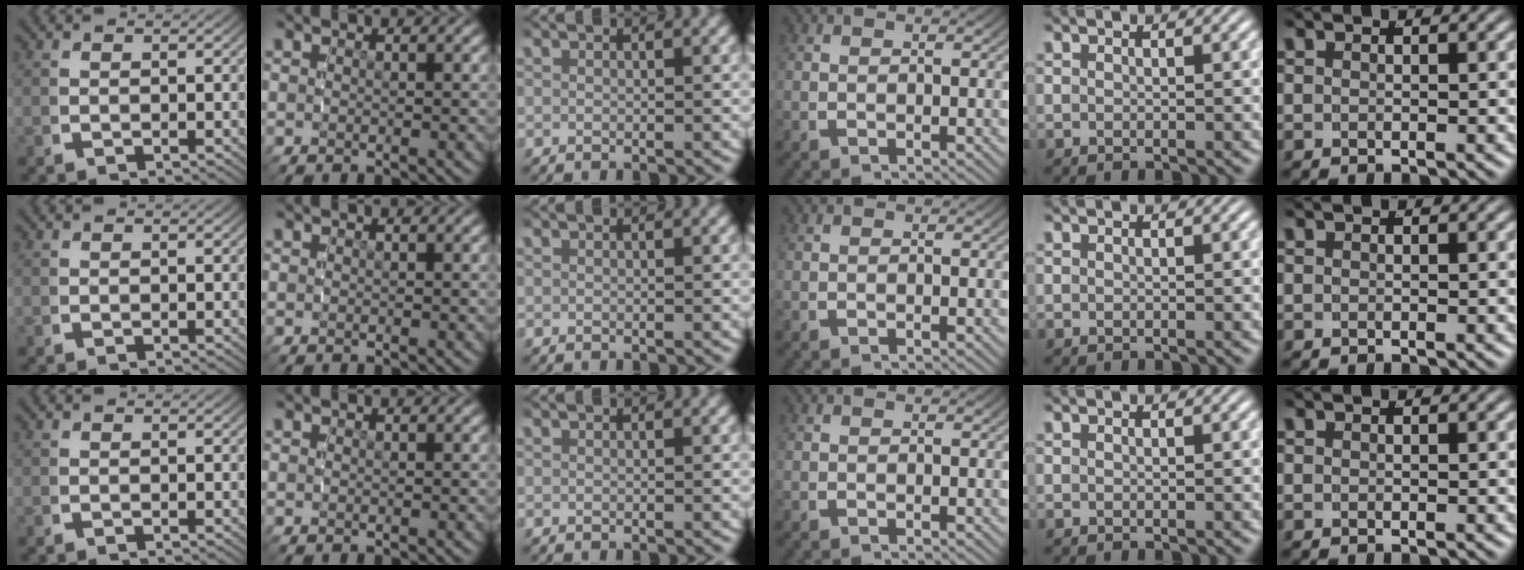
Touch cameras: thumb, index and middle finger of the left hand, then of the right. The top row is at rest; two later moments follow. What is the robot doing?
{"motion": "reach", "object": "measuring cup"}